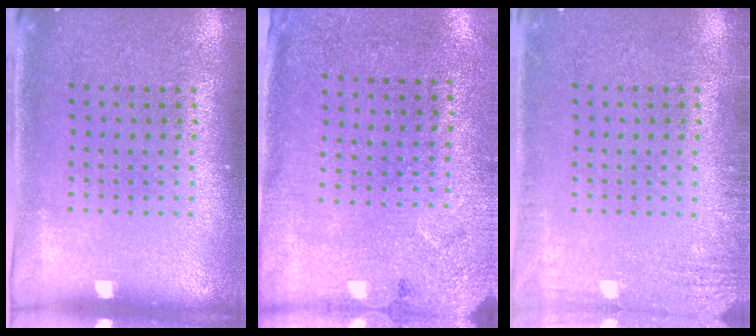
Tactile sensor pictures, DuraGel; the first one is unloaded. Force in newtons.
{"total": 2.7, "press": 2.2, "slide": 1.6}
{"total": 1.7, "press": 1.7, "slide": 0.2}